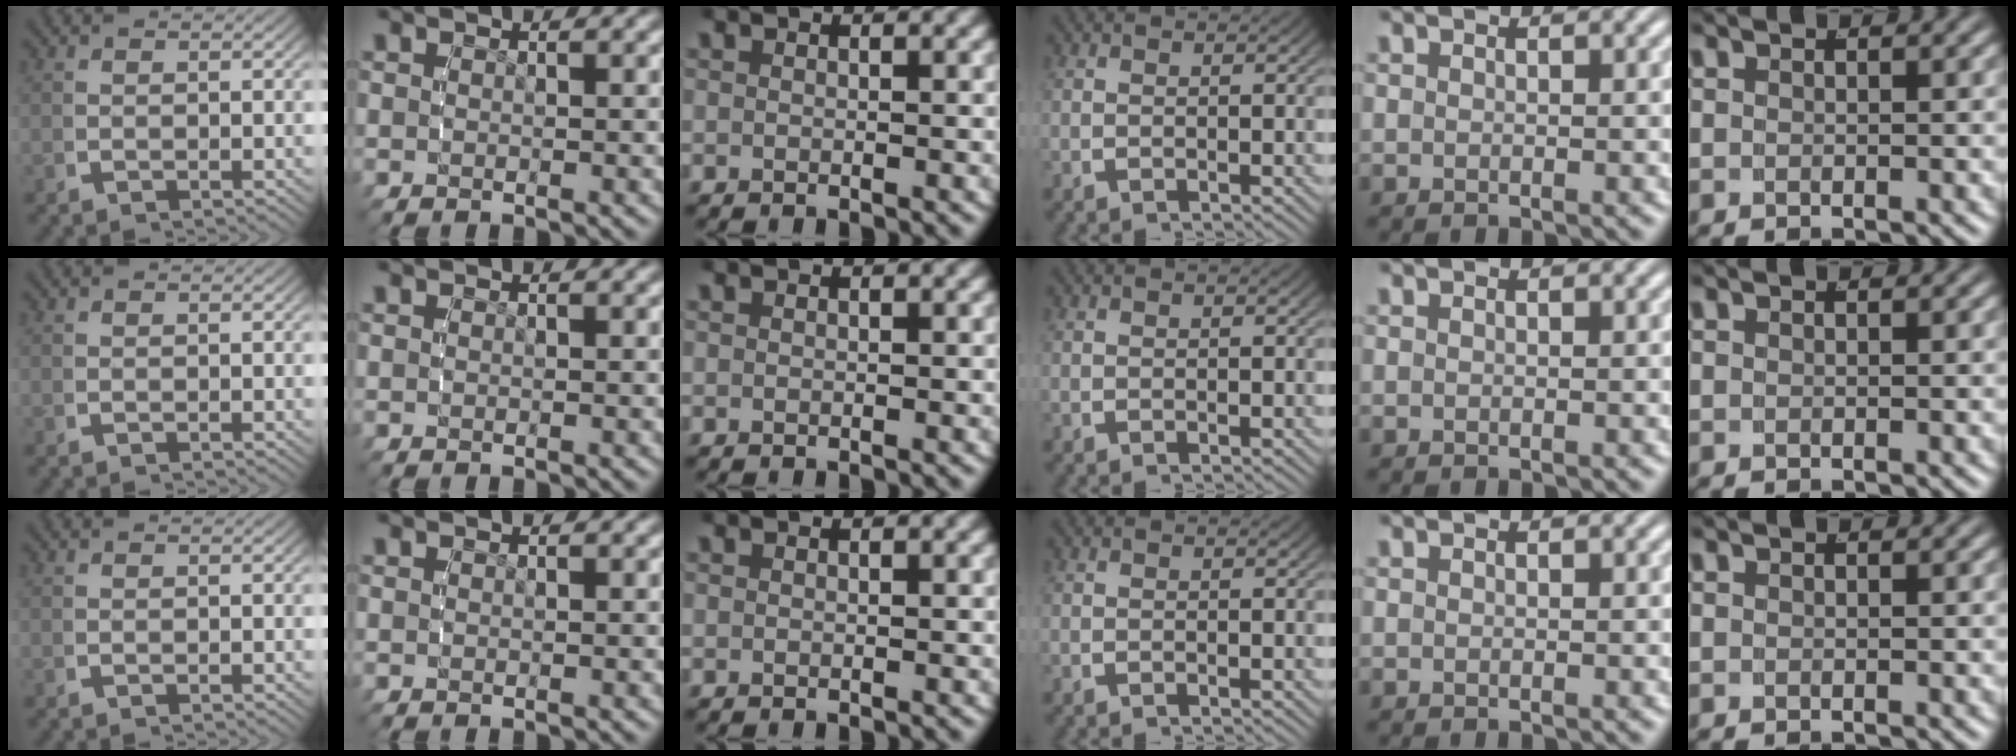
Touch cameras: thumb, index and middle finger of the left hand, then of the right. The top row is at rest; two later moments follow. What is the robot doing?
{"motion": "reach", "object": "plastic wrap"}